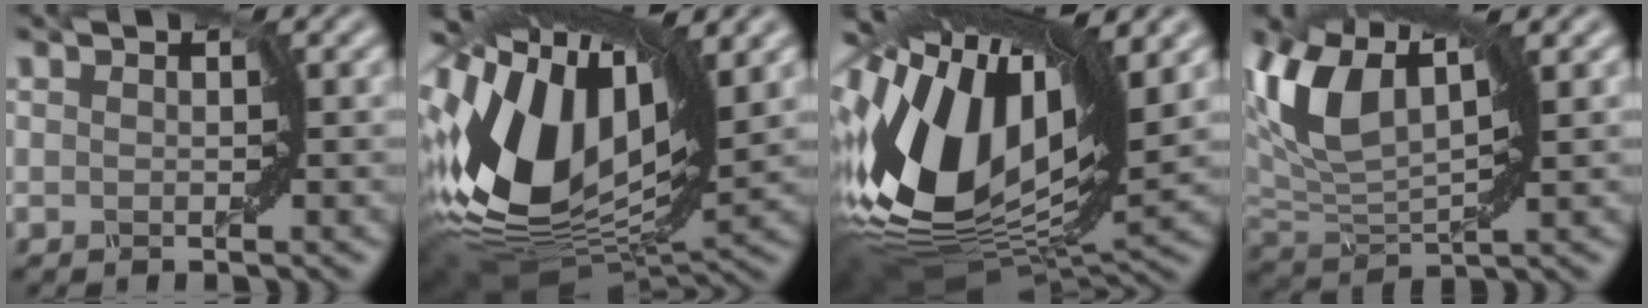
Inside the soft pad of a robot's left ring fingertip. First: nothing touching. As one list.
[{"total": 14.4, "force": [2.0, 8.3, 11.6], "torque": [-0.263, 0.007, 0.040]}, {"total": 15.9, "force": [1.8, 8.4, 13.3], "torque": [-0.283, 0.004, 0.040]}, {"total": 6.5, "force": [3.3, 2.7, 4.9], "torque": [-0.120, 0.006, 0.077]}]